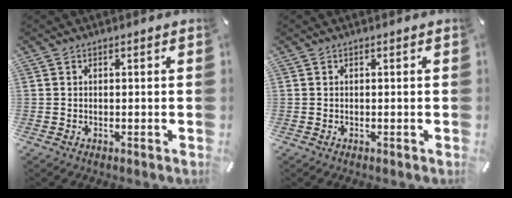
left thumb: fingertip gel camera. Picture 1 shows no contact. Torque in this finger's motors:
{"motor_torque": [0.00, 0.00, 0.00, 0.01, 0.00]}